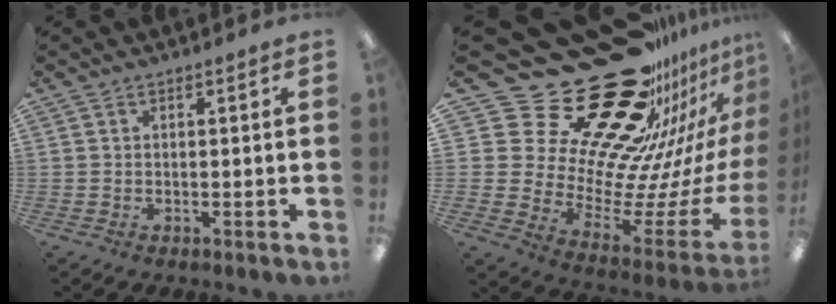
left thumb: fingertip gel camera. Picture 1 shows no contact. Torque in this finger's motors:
{"motor_torque": [0.40, 0.57, 0.22, -0.92, -0.04]}